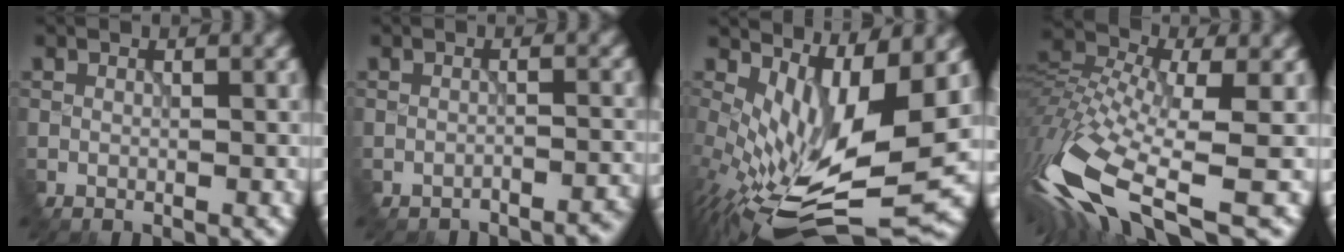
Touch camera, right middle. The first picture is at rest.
{"total": 2.4, "force": [-2.3, 0.0, -0.2], "torque": [0.003, 0.008, -0.035]}
{"total": 11.0, "force": [-0.3, 3.8, 10.3], "torque": [-0.219, -0.034, 0.022]}
{"total": 12.7, "force": [-6.4, 4.4, 10.1], "torque": [-0.243, -0.007, -0.109]}